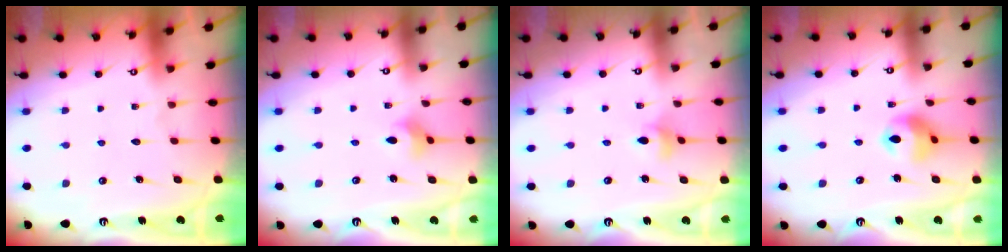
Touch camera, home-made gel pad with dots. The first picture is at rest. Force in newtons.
{"total": 2.9, "press": 2.8, "slide": 0.6}
{"total": 4.2, "press": 4.1, "slide": 0.6}
{"total": 10.3, "press": 10.2, "slide": 1.8}